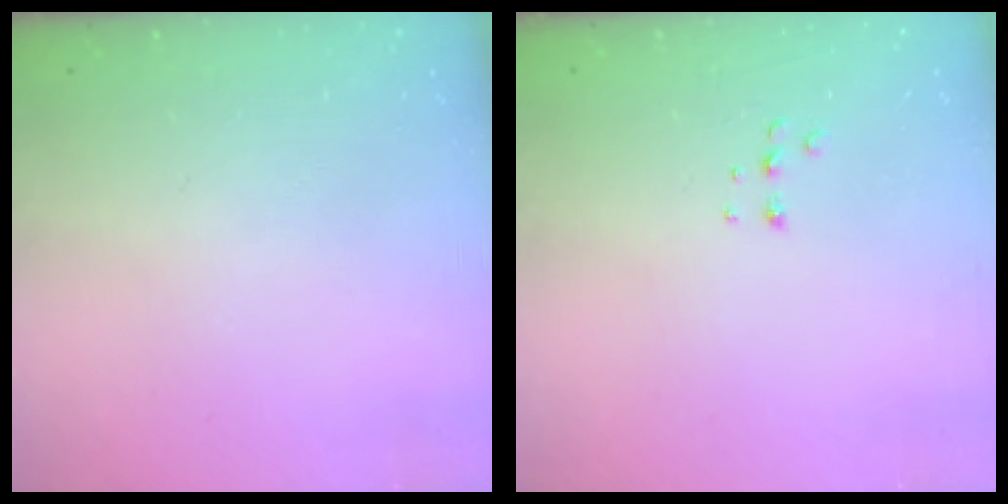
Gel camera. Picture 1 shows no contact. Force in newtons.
{"total": 4.5, "press": 4.4, "slide": 0.7}